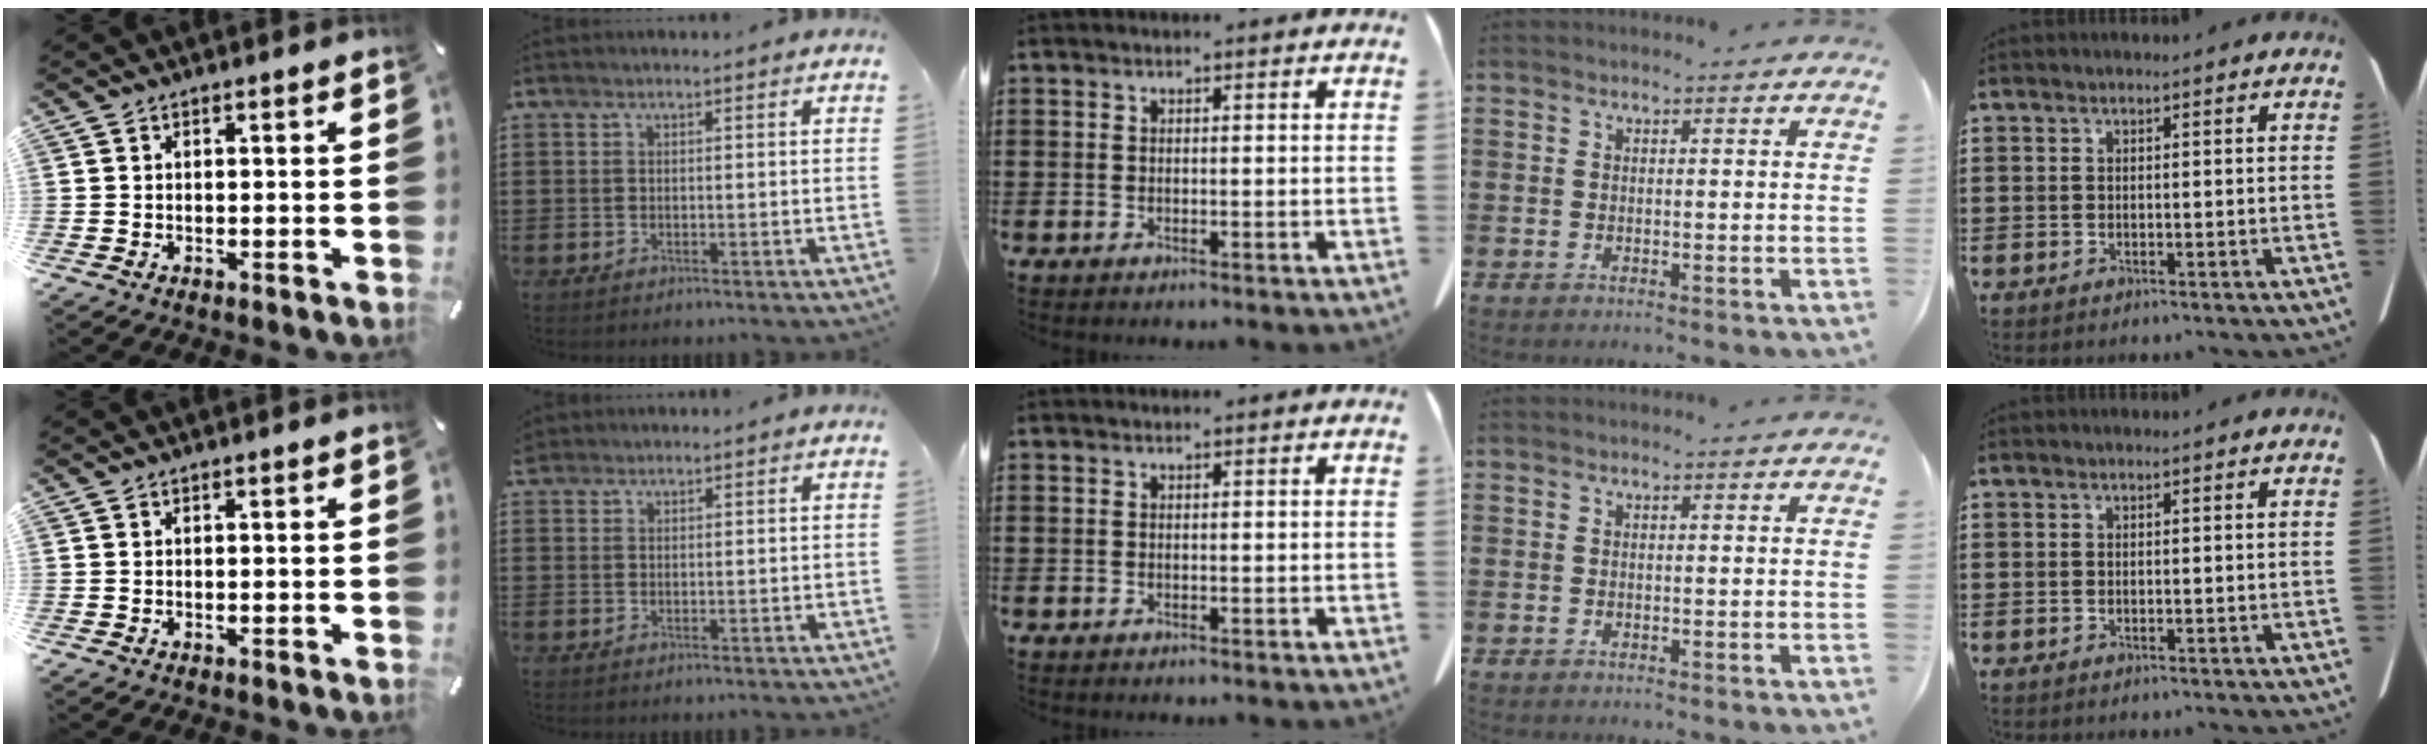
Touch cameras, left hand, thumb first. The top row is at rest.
{"index": {"total": 1.4, "force": [1.2, 0.6, 0.1], "torque": [-0.005, 0.003, 0.025]}}